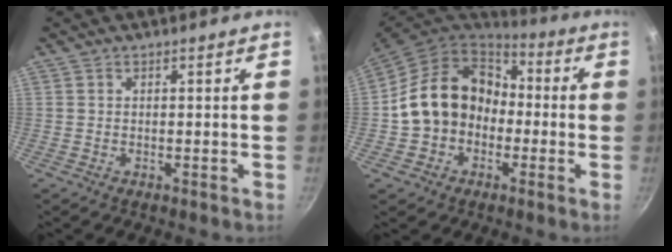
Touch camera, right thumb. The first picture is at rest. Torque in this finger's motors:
{"motor_torque": [0.60, 0.63, 0.62, -0.57, 0.21]}